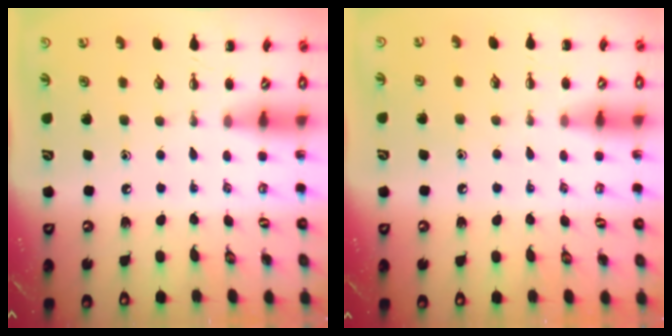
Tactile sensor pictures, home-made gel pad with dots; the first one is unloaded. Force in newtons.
{"total": 5.5, "press": 5.4, "slide": 1.3}